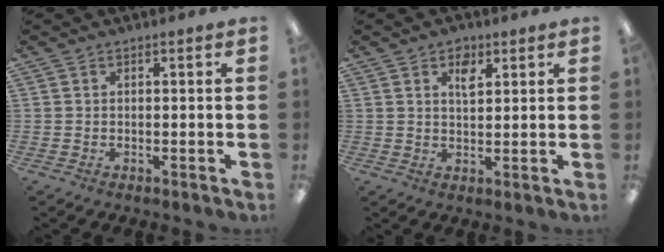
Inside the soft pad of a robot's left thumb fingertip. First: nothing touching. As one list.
[{"total": 4.5, "force": [2.6, 2.3, 2.8], "torque": [-0.030, -0.008, 0.040]}]